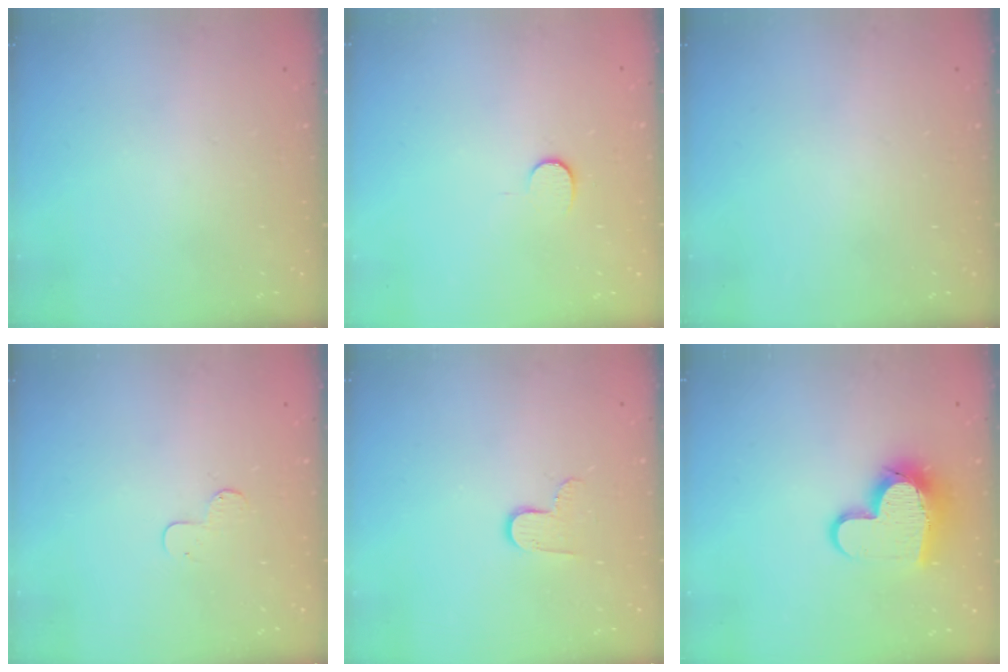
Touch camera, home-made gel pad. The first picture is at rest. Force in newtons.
{"total": 6.0, "press": 6.0, "slide": 0.5}
{"total": 0.0}
{"total": 3.7, "press": 3.7, "slide": 0.3}
{"total": 6.5, "press": 6.4, "slide": 0.6}
{"total": 13.2, "press": 13.2, "slide": 1.1}